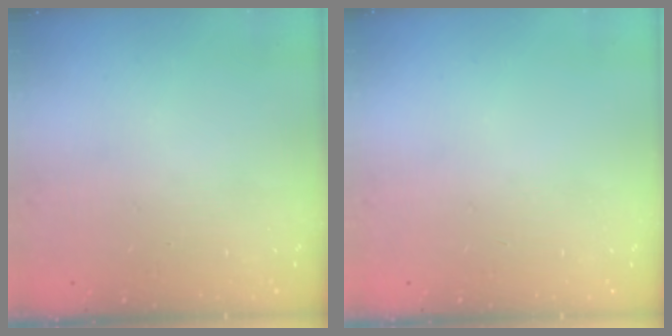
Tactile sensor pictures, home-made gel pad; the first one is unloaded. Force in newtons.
{"total": 0.0}